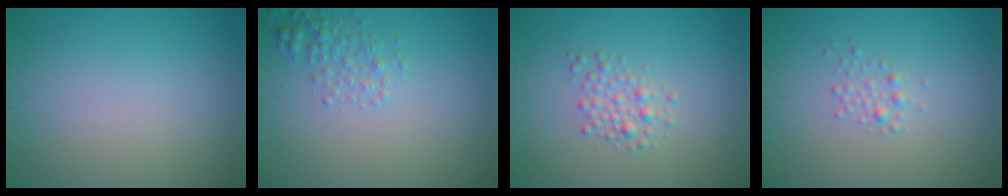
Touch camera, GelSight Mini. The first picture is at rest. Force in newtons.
{"total": 1.9, "press": 1.9, "slide": 0.1}
{"total": 1.9, "press": 1.9, "slide": 0.0}
{"total": 1.2, "press": 1.2, "slide": 0.0}